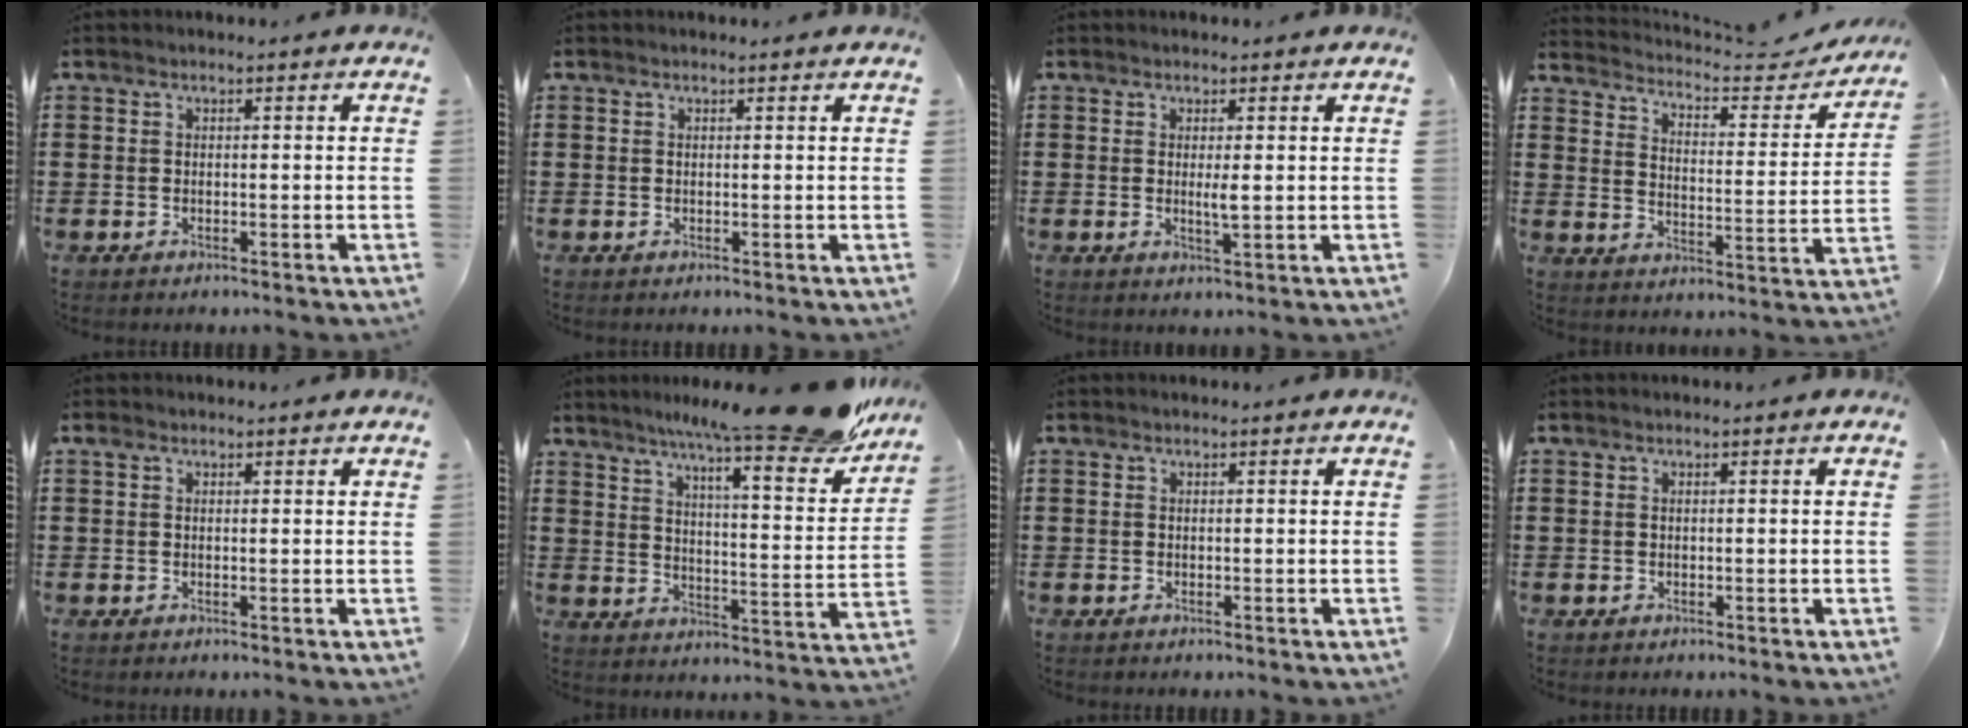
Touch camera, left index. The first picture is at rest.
{"total": 0.0}
{"total": 2.0, "force": [0.3, 0.3, 2.0], "torque": [-0.032, -0.007, 0.002]}
{"total": 3.1, "force": [3.0, 0.4, 0.6], "torque": [-0.035, -0.026, 0.042]}
{"total": 0.9, "force": [0.5, 0.6, 0.4], "torque": [-0.012, 0.005, 0.010]}
{"total": 13.7, "force": [11.5, 0.1, 7.5], "torque": [-0.125, -0.077, 0.180]}
{"total": 0.0}
{"total": 0.0}